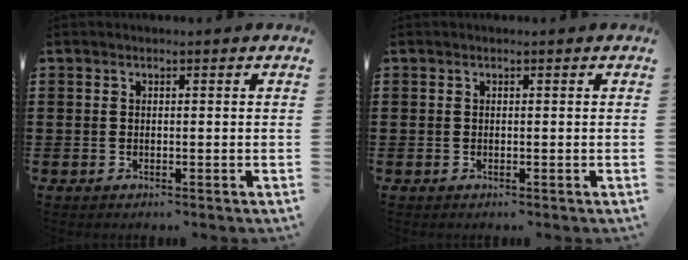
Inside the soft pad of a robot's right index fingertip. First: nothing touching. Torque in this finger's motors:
{"motor_torque": [0.01, 0.83, 0.00, -0.01]}